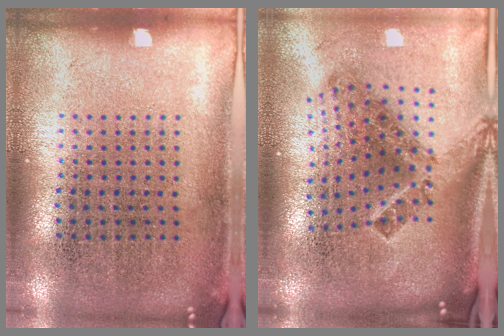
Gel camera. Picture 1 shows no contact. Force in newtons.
{"total": 2.0, "press": 1.3, "slide": 1.6}